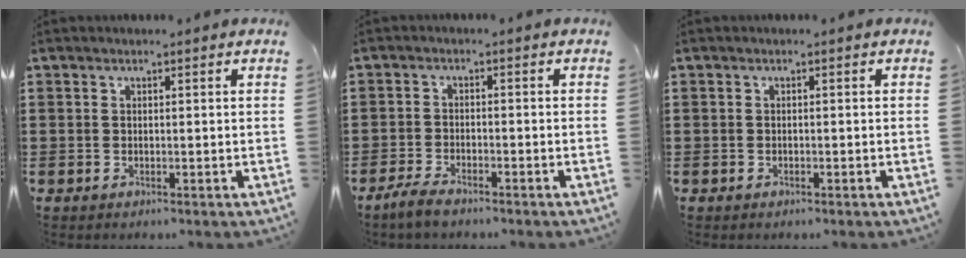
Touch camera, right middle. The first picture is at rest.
{"total": 2.8, "force": [-2.4, 0.7, 1.3], "torque": [-0.029, 0.006, -0.050]}
{"total": 0.5, "force": [-0.4, 0.4, 0.1], "torque": [-0.002, 0.002, -0.009]}